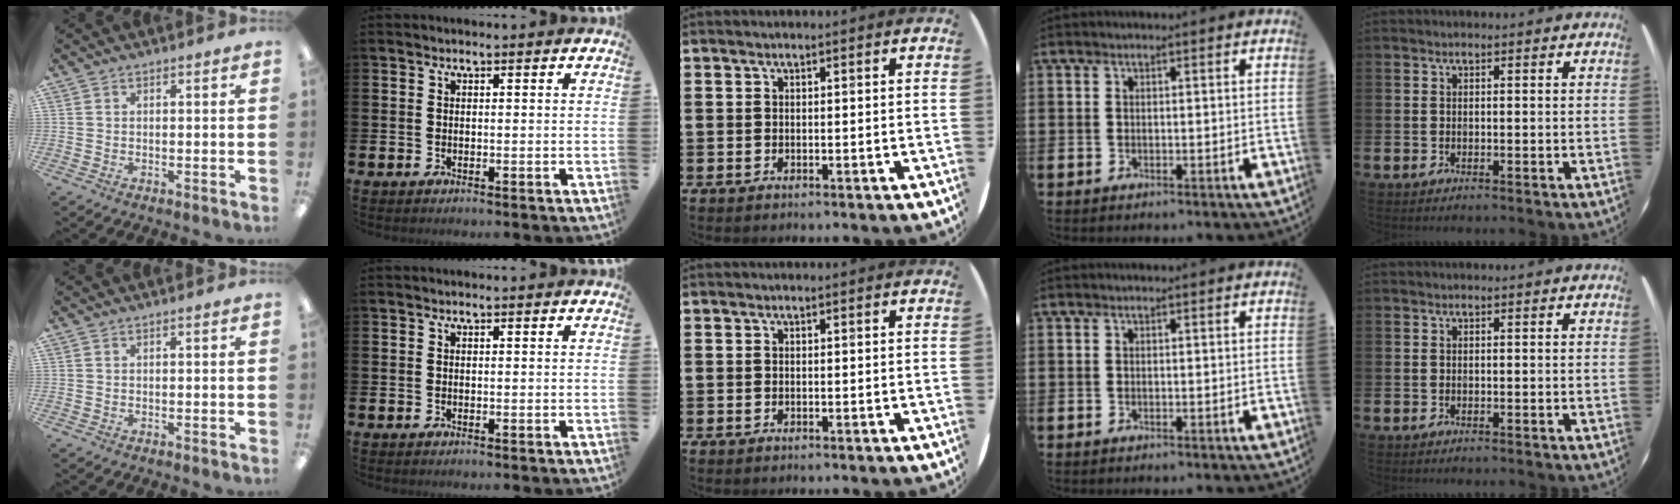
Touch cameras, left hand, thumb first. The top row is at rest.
{}